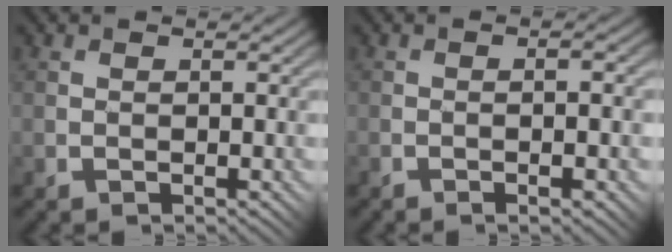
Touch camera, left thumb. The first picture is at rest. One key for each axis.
{"total": 4.4, "fx": -1.5, "fy": 0.8, "fz": 4.0, "tx": -0.050, "ty": 0.002, "tz": -0.015}